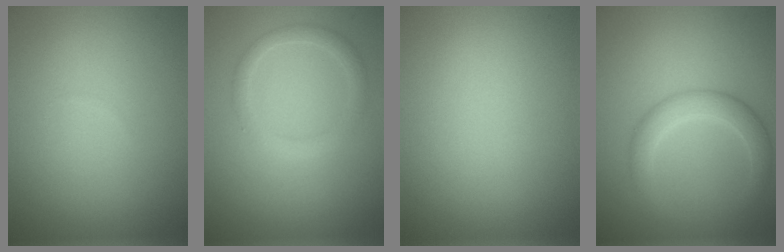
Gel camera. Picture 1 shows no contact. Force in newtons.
{"total": 1.9, "press": 1.9, "slide": 0.0}
{"total": 0.0}
{"total": 3.1, "press": 3.1, "slide": 0.0}